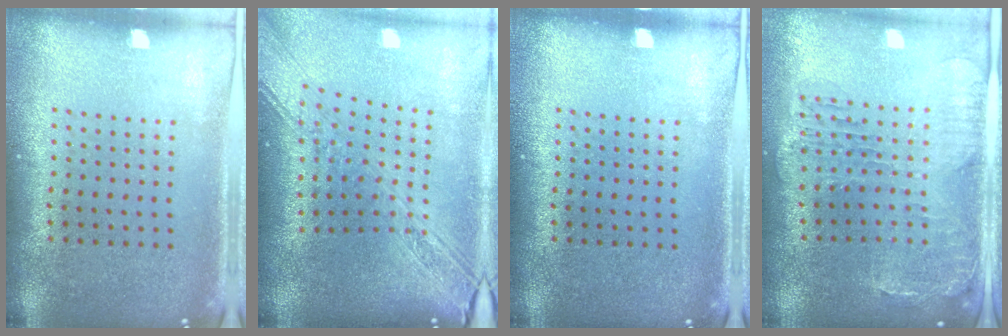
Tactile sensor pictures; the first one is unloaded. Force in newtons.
{"total": 3.0, "press": 2.3, "slide": 1.9}
{"total": 0.0}
{"total": 1.4, "press": 1.4, "slide": 0.4}